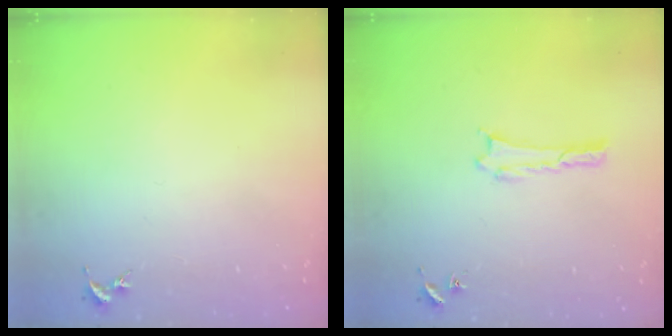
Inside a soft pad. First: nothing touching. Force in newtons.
{"total": 0.0}